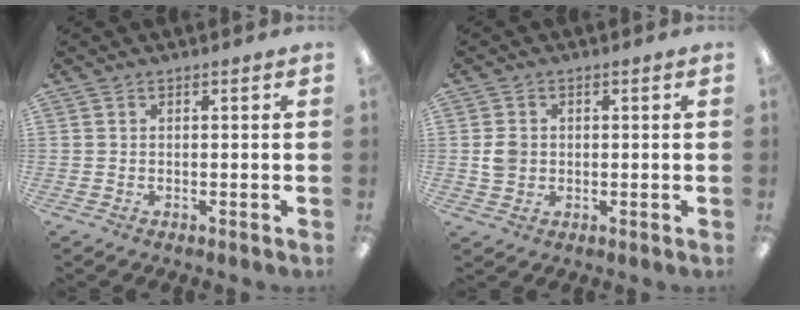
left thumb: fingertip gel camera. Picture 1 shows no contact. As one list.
[{"total": 3.6, "force": [0.2, 3.3, 1.5], "torque": [-0.022, 0.004, 0.004]}]